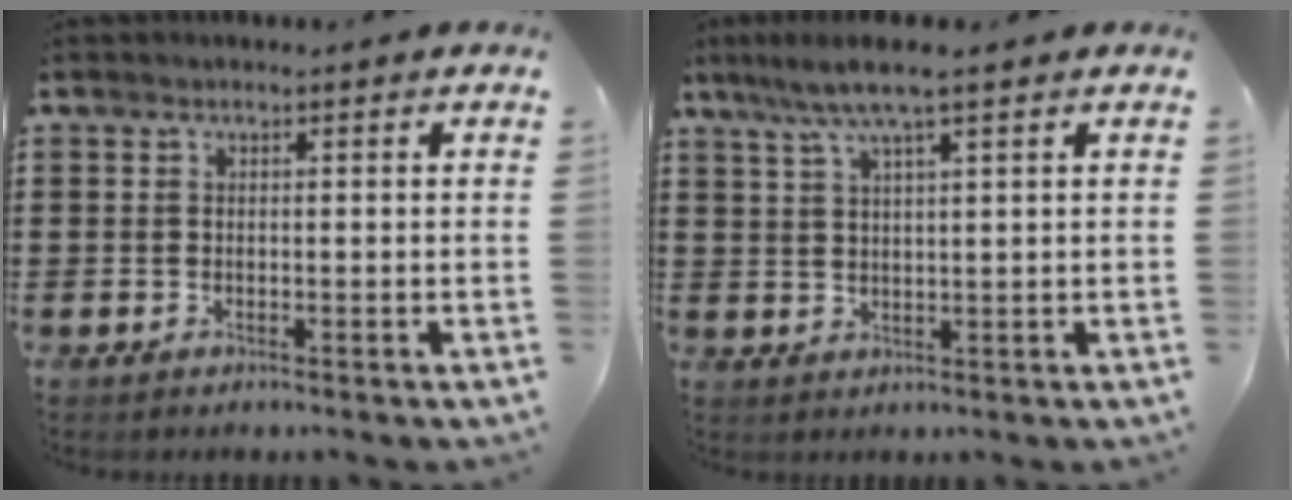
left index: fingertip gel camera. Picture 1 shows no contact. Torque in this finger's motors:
{"motor_torque": [0.51, -0.50, 0.60, 0.20]}